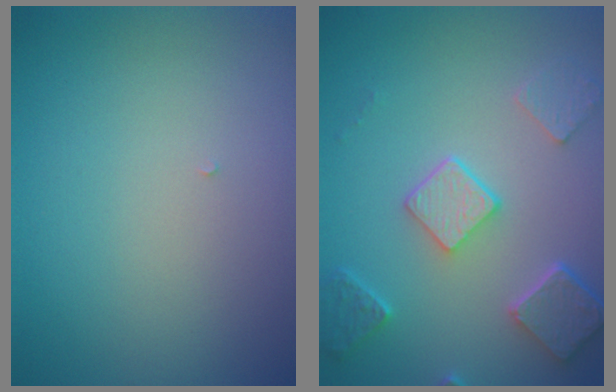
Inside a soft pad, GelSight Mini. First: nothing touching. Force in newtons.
{"total": 4.8, "press": 3.8, "slide": 3.0}